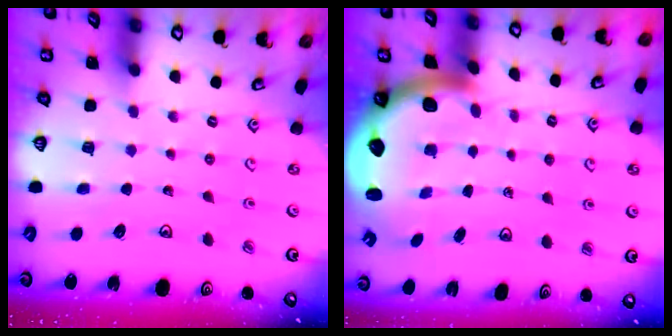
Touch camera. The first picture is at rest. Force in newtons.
{"total": 3.8, "press": 3.8, "slide": 0.6}